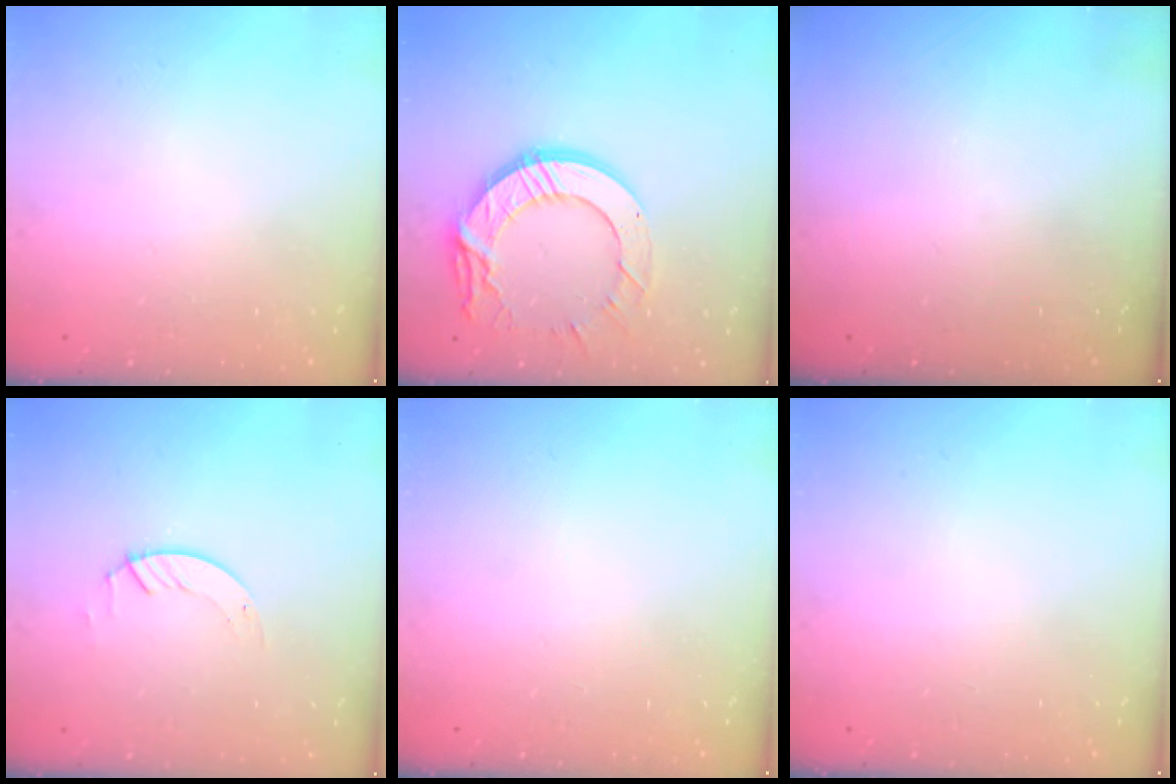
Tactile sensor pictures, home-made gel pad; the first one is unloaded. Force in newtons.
{"total": 15.0, "press": 14.9, "slide": 1.5}
{"total": 0.0}
{"total": 1.3, "press": 1.3, "slide": 0.2}
{"total": 0.0}
{"total": 0.0}